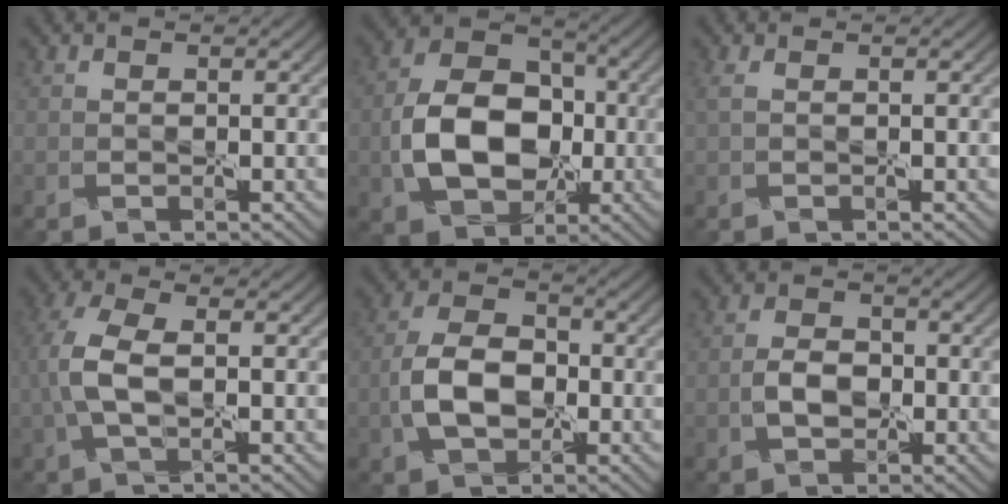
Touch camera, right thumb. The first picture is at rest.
{"total": 9.6, "force": [-1.4, 7.2, 6.2], "torque": [-0.124, 0.006, -0.030]}
{"total": 1.1, "force": [0.4, -0.1, 1.0], "torque": [-0.027, 0.005, 0.002]}
{"total": 4.9, "force": [-0.4, 2.1, 4.4], "torque": [-0.120, 0.017, -0.015]}
{"total": 6.6, "force": [-1.5, 4.1, 4.9], "torque": [-0.100, 0.010, -0.037]}
{"total": 2.7, "force": [-0.8, 1.7, 1.9], "torque": [-0.034, 0.008, -0.021]}